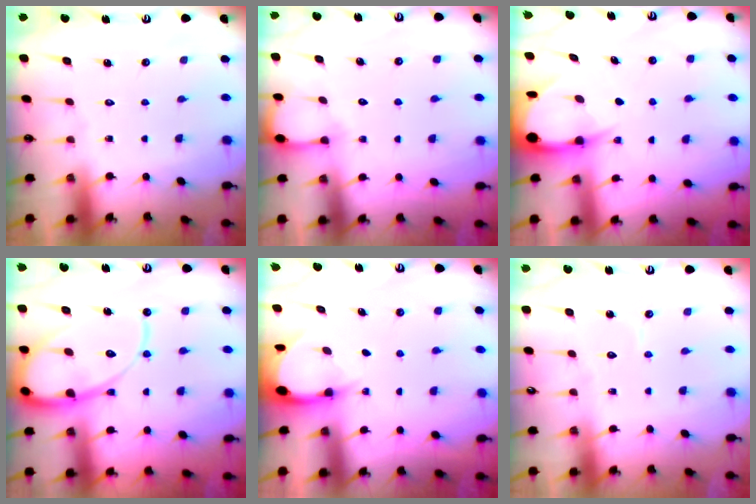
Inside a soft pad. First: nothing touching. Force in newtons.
{"total": 4.2, "press": 4.2, "slide": 0.3}
{"total": 5.0, "press": 4.9, "slide": 0.6}
{"total": 15.9, "press": 15.8, "slide": 1.7}
{"total": 3.6, "press": 3.6, "slide": 0.2}
{"total": 3.7, "press": 3.7, "slide": 0.3}